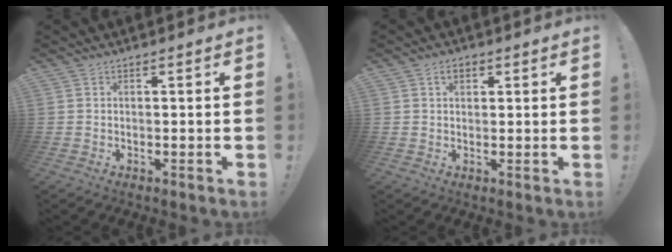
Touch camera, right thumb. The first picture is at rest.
{"total": 2.8, "force": [1.2, 1.8, 1.7], "torque": [-0.019, 0.000, 0.019]}